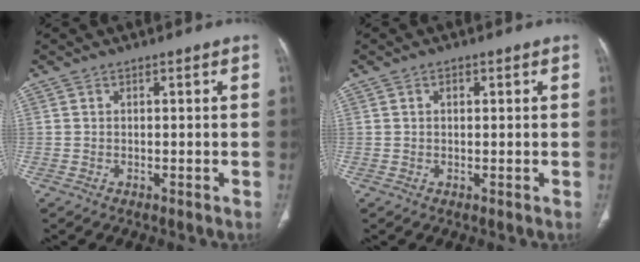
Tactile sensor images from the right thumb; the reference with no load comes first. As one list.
[{"total": 1.3, "force": [0.5, 0.8, 0.9], "torque": [-0.015, 0.002, 0.009]}]